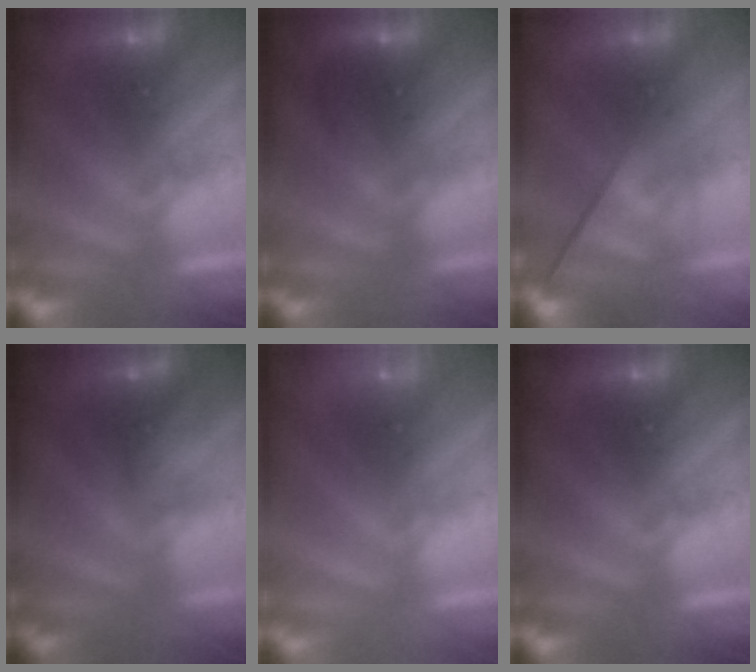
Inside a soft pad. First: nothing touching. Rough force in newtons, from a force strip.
{"total": 2.8}
{"total": 4.4}
{"total": 2.1}
{"total": 2.3}
{"total": 0.0}